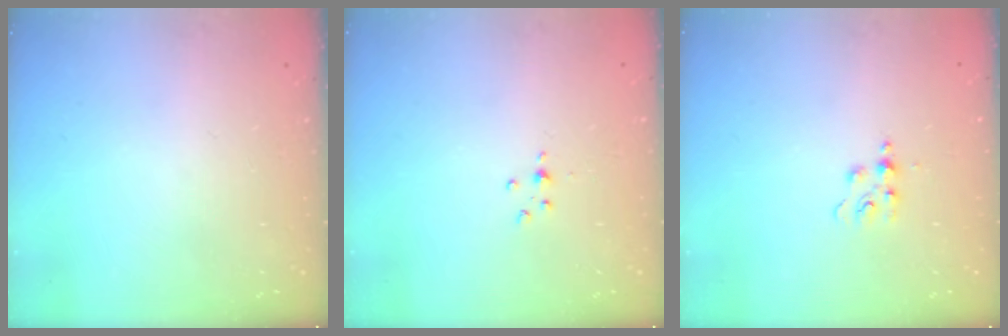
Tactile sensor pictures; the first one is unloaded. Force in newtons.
{"total": 2.9, "press": 2.9, "slide": 0.4}
{"total": 4.2, "press": 4.2, "slide": 0.4}